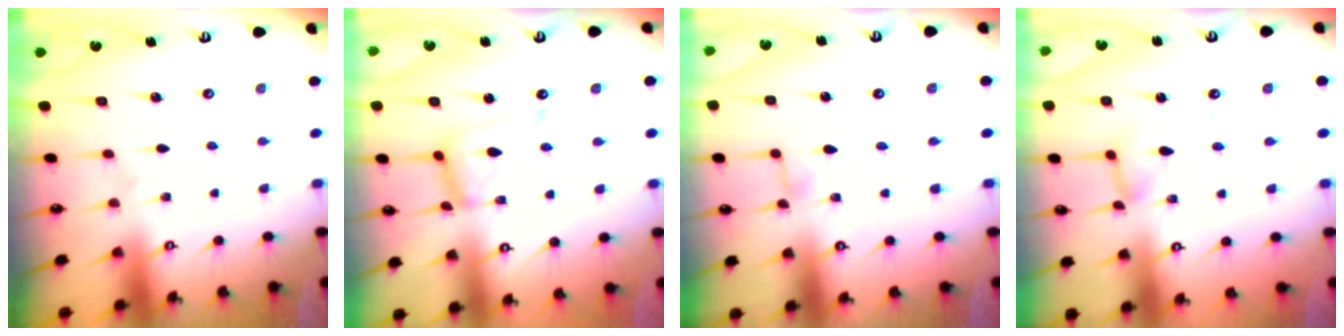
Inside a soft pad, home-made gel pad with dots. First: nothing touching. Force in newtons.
{"total": 10.8, "press": 10.7, "slide": 0.9}
{"total": 2.5, "press": 2.5, "slide": 0.2}
{"total": 7.6, "press": 7.5, "slide": 0.6}